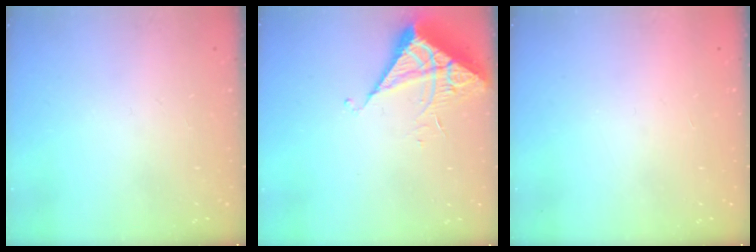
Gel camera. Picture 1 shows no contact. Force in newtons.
{"total": 6.3, "press": 6.3, "slide": 0.2}
{"total": 1.5, "press": 1.5, "slide": 0.1}